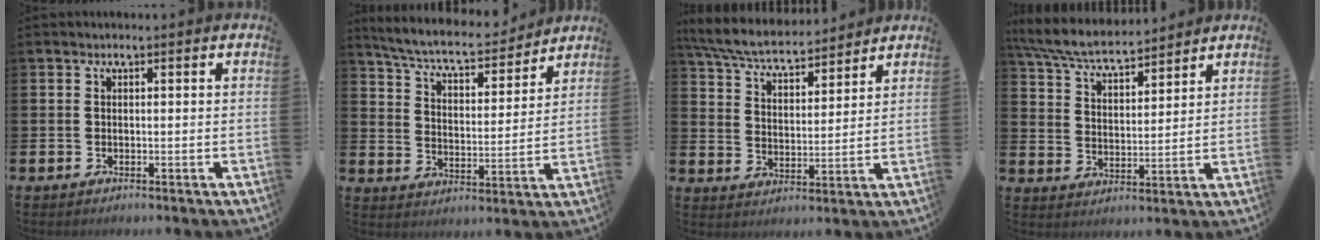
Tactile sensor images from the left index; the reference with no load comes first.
{"total": 7.4, "force": [6.9, 1.2, 2.3], "torque": [-0.078, -0.048, 0.118]}
{"total": 6.7, "force": [6.3, 1.0, 1.9], "torque": [-0.069, -0.036, 0.111]}
{"total": 6.9, "force": [6.5, 0.9, 2.1], "torque": [-0.072, -0.035, 0.116]}